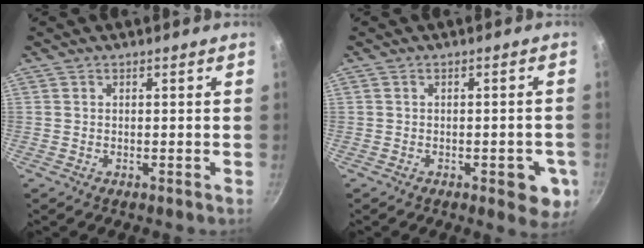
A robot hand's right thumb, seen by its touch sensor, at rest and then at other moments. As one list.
[{"total": 6.9, "force": [-2.3, 2.9, 5.8], "torque": [-0.044, 0.009, -0.026]}]